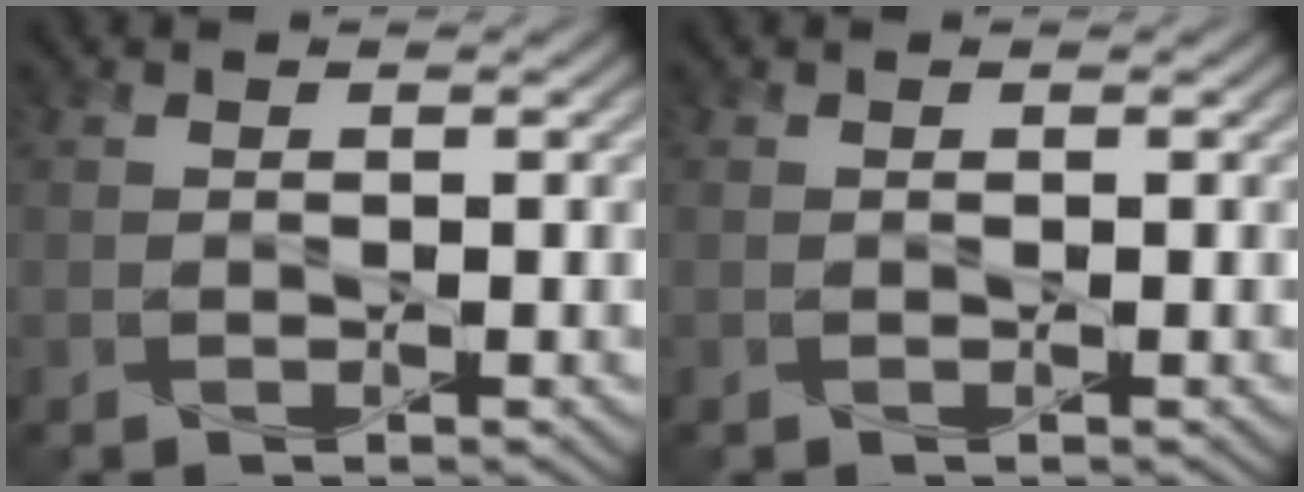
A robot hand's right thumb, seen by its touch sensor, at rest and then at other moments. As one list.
[{"total": 0.0}]